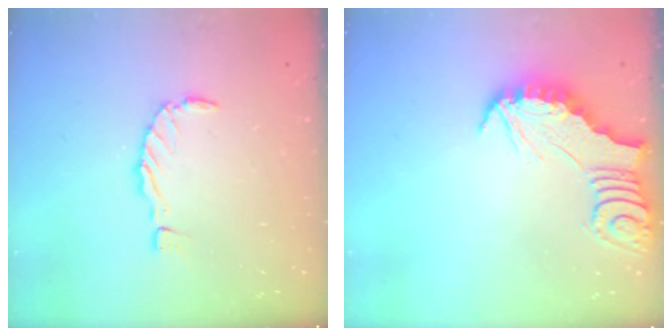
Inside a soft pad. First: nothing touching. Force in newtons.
{"total": 3.0, "press": 3.0, "slide": 0.3}